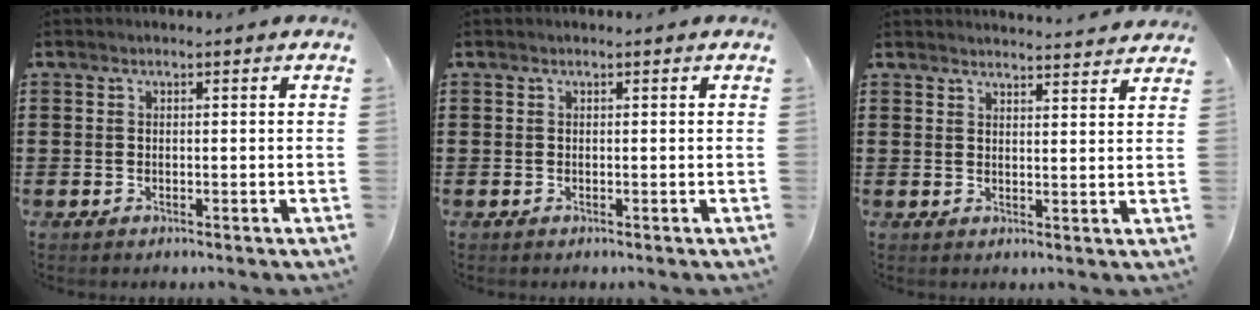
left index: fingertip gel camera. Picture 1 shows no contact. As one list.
[{"total": 0.0}, {"total": 2.7, "force": [2.7, -0.4, 0.0], "torque": [-0.001, -0.018, 0.048]}]